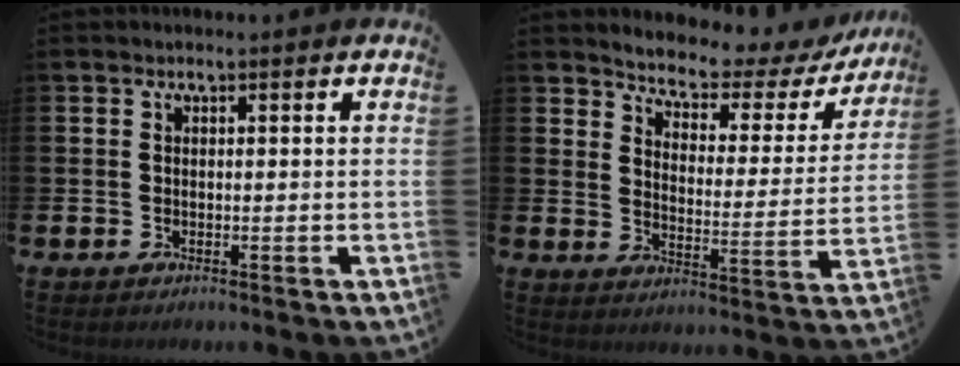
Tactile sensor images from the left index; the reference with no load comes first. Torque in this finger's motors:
{"motor_torque": [1.07, -1.07, 0.20, 0.02]}